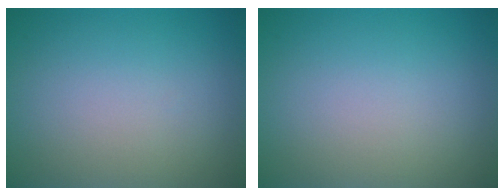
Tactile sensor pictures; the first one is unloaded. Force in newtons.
{"total": 0.0}